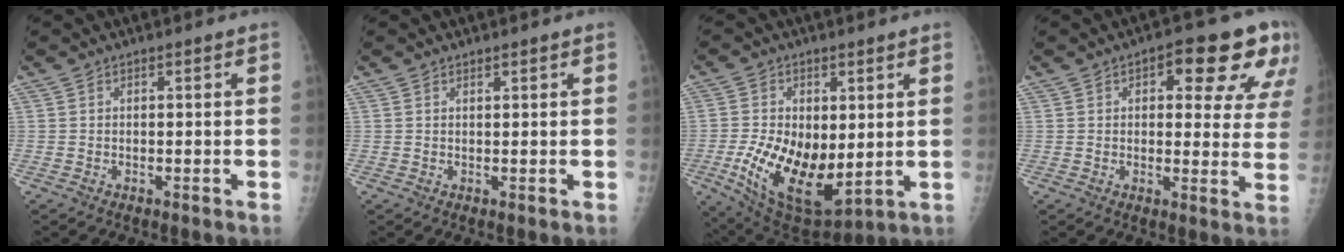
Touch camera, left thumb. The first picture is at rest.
{"total": 0.5, "force": [0.5, 0.2, 0.1], "torque": [-0.004, -0.004, 0.009]}
{"total": 16.7, "force": [-0.8, 9.3, 13.9], "torque": [-0.235, -0.027, 0.010]}
{"total": 14.7, "force": [7.2, 6.3, 11.1], "torque": [-0.086, -0.016, 0.084]}